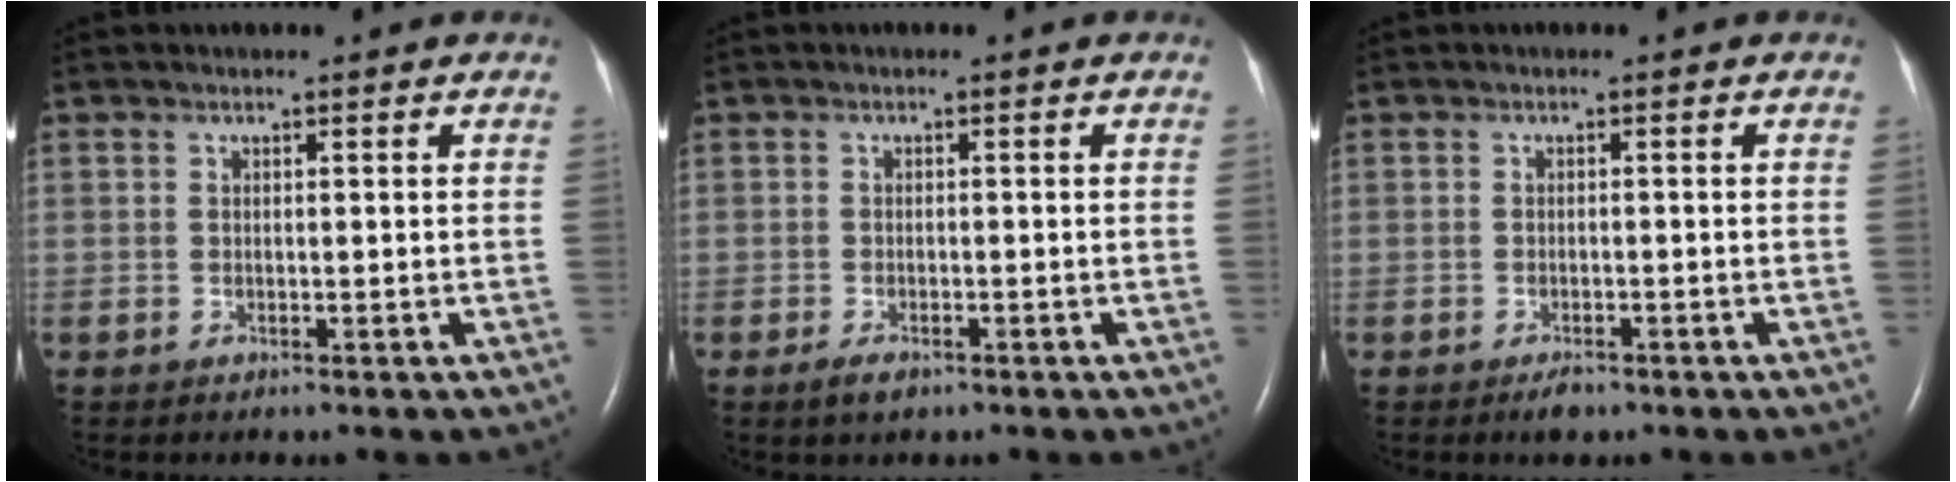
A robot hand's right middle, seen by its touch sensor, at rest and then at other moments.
{"total": 2.1, "force": [-1.4, 0.9, 1.4], "torque": [-0.035, -0.003, -0.021]}
{"total": 1.7, "force": [-1.3, 0.7, 0.9], "torque": [-0.020, -0.001, -0.017]}